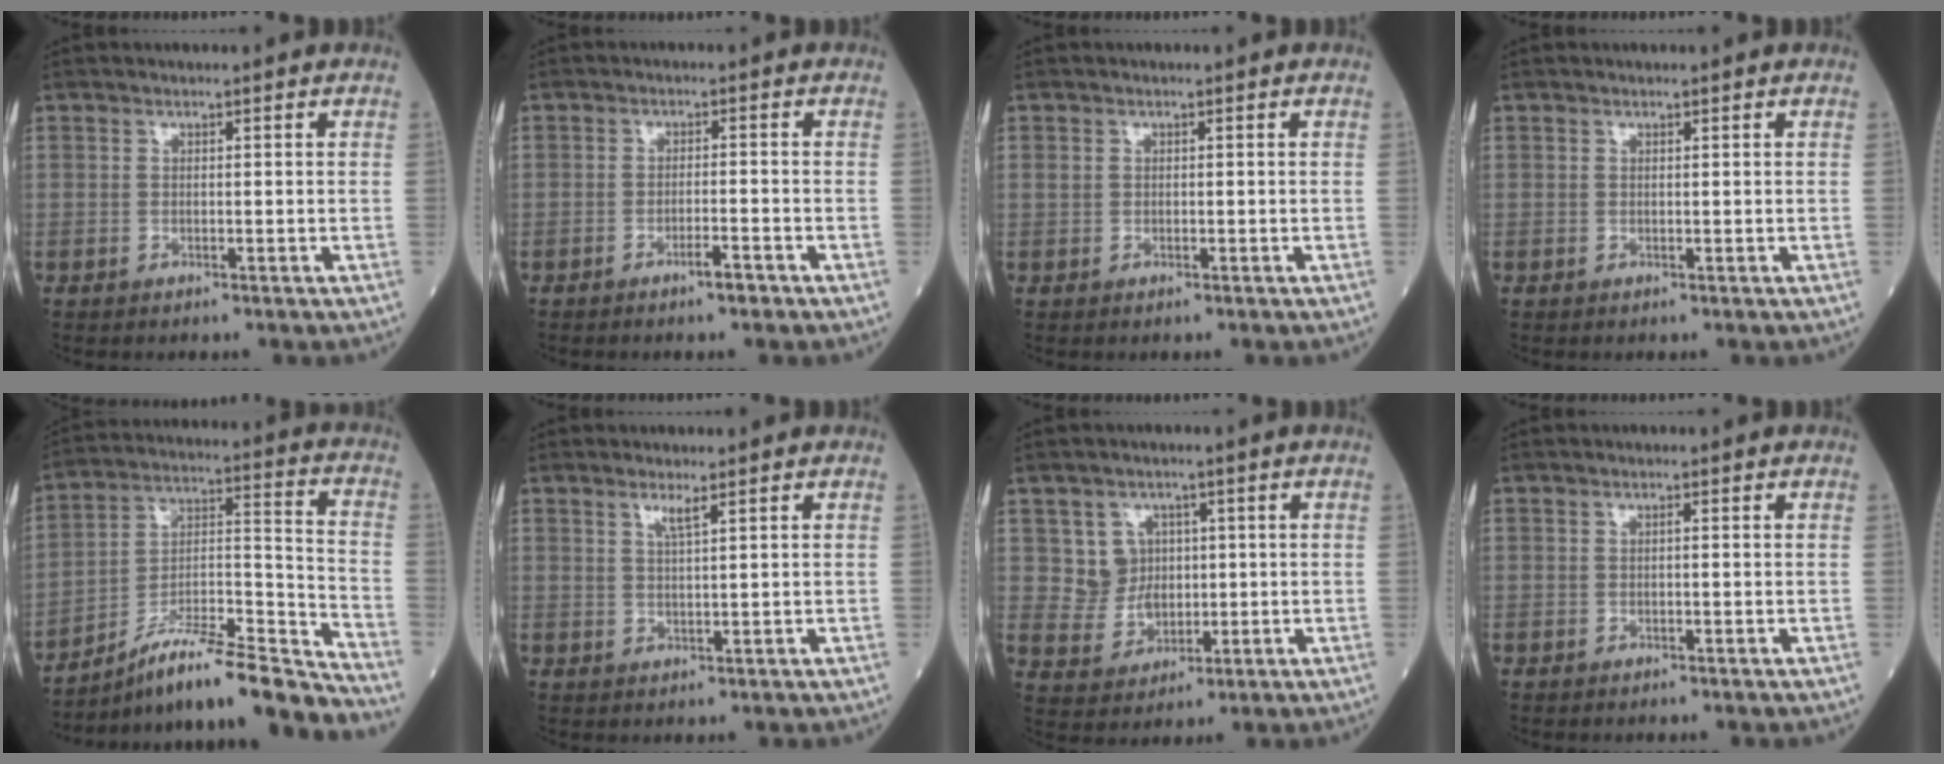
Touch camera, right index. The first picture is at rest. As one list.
[{"total": 2.5, "force": [-1.8, 0.1, 1.8], "torque": [-0.028, 0.001, -0.029]}, {"total": 0.9, "force": [-0.1, 0.6, 0.6], "torque": [-0.019, 0.002, -0.001]}, {"total": 0.0}, {"total": 18.1, "force": [-15.8, 0.0, 8.8], "torque": [-0.142, 0.030, -0.269]}, {"total": 2.0, "force": [1.2, -0.2, 1.5], "torque": [-0.032, -0.003, 0.024]}, {"total": 5.6, "force": [1.3, 5.2, 1.3], "torque": [-0.018, 0.012, 0.031]}, {"total": 0.0}]